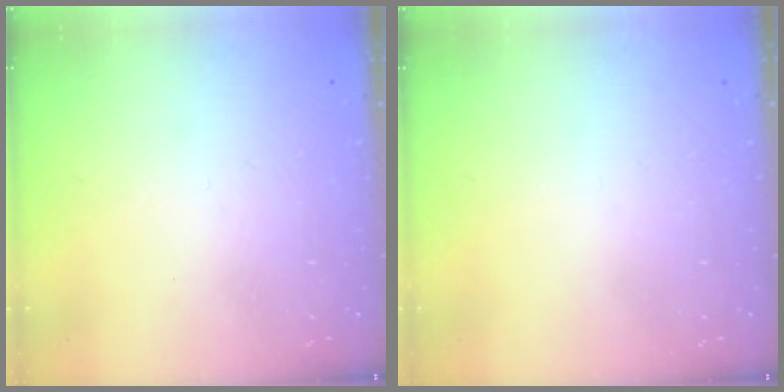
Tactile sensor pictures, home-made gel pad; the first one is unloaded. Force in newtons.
{"total": 0.0}